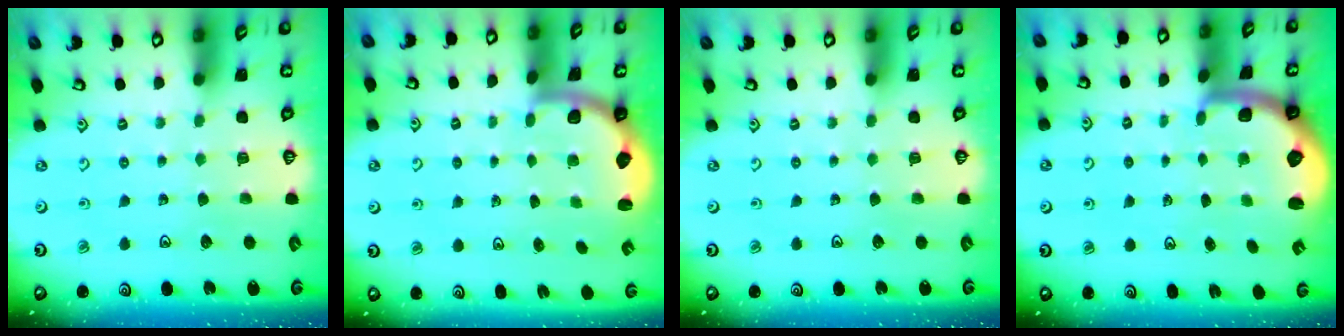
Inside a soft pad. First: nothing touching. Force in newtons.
{"total": 2.2, "press": 2.0, "slide": 1.1}
{"total": 0.0}
{"total": 1.7, "press": 1.7, "slide": 0.4}